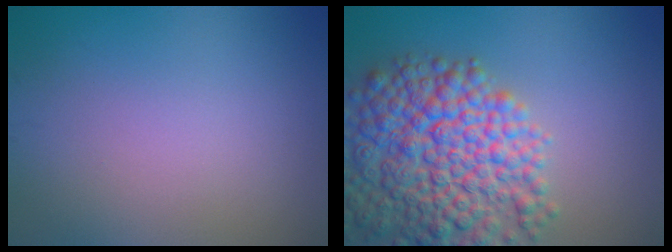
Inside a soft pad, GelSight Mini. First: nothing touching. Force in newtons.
{"total": 10.3, "press": 10.3, "slide": 0.5}